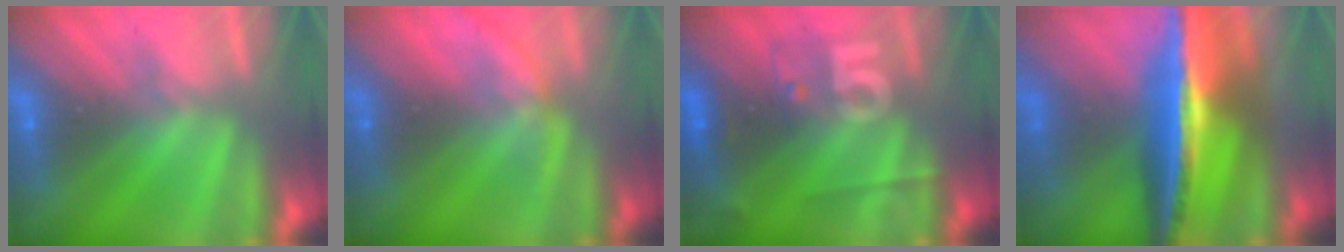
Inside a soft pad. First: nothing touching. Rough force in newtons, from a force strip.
{"total": 1.9}
{"total": 2.4}
{"total": 7.7}